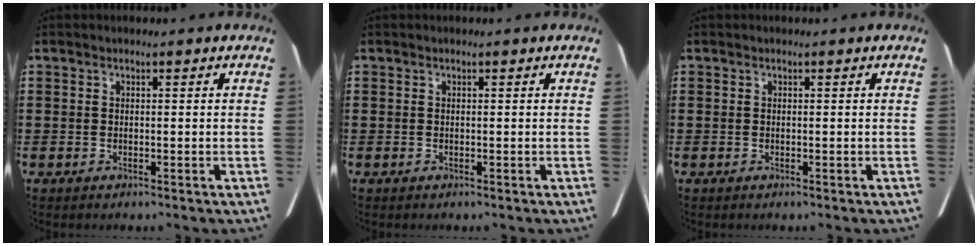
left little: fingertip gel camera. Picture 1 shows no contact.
{"total": 0.0}
{"total": 0.0}